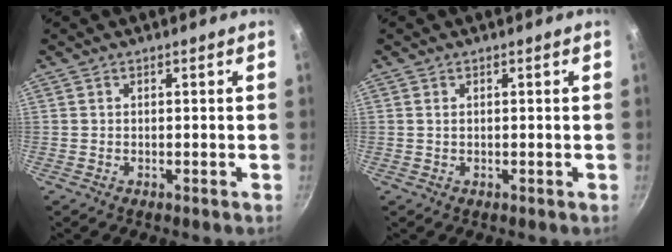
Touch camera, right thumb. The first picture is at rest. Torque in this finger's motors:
{"motor_torque": [-0.19, 0.06, -0.14, -0.11, -0.04]}